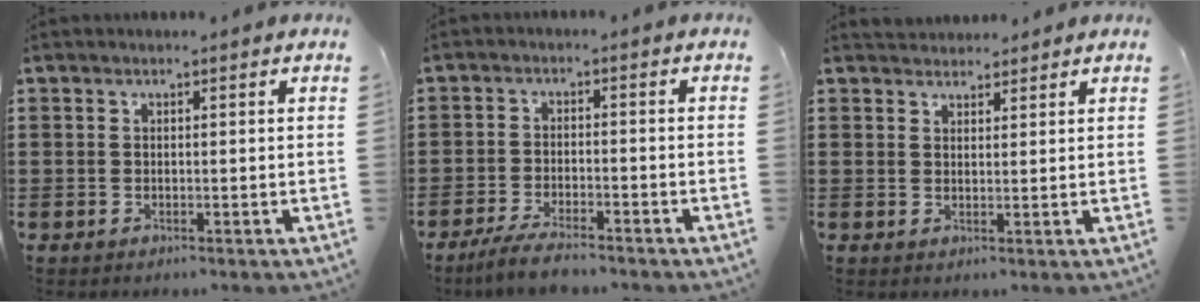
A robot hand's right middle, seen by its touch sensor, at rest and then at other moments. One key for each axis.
{"total": 4.2, "fx": -3.8, "fy": 0.5, "fz": 1.8, "tx": -0.045, "ty": -0.003, "tz": -0.077}
{"total": 2.2, "fx": 2.1, "fy": 0.4, "fz": -0.4, "tx": 0.002, "ty": -0.001, "tz": 0.041}